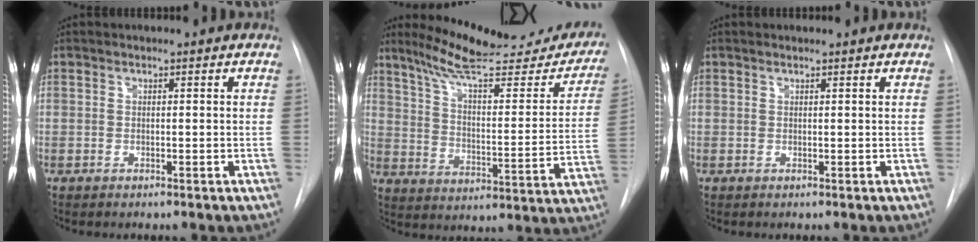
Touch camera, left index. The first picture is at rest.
{"total": 25.4, "force": [22.0, 4.6, 11.8], "torque": [-0.164, -0.046, 0.290]}
{"total": 0.7, "force": [0.7, 0.0, 0.1], "torque": [-0.008, 0.009, 0.015]}